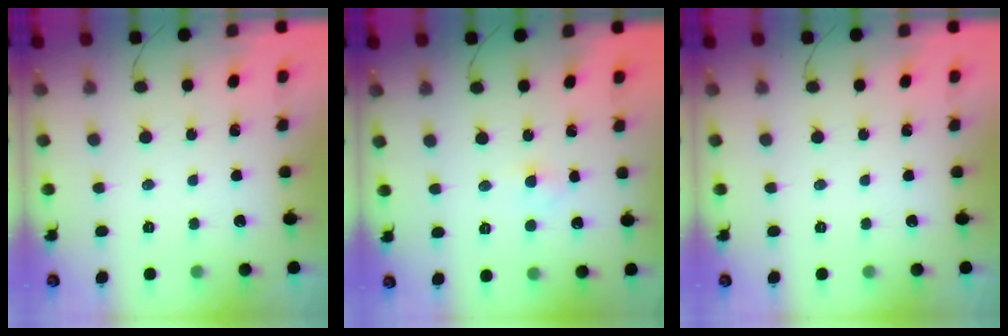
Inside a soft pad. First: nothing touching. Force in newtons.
{"total": 2.1, "press": 1.8, "slide": 0.9}
{"total": 0.0}